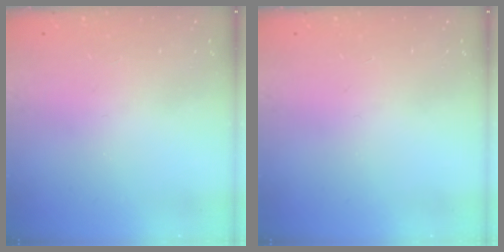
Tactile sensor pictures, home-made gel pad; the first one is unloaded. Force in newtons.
{"total": 0.0}